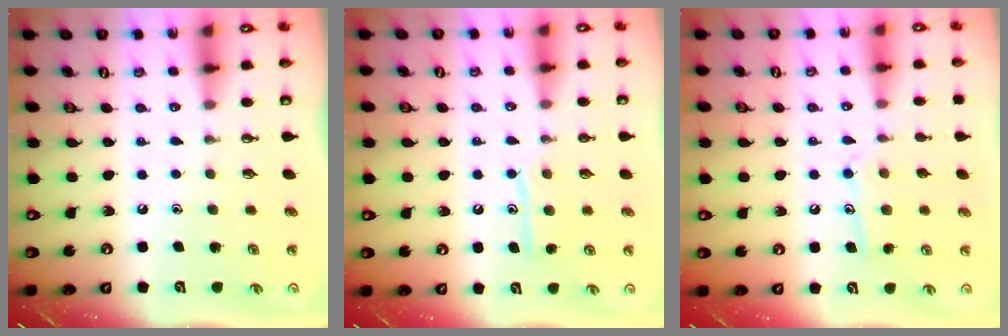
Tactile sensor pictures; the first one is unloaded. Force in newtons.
{"total": 8.5, "press": 8.5, "slide": 0.6}
{"total": 10.8, "press": 10.7, "slide": 0.5}